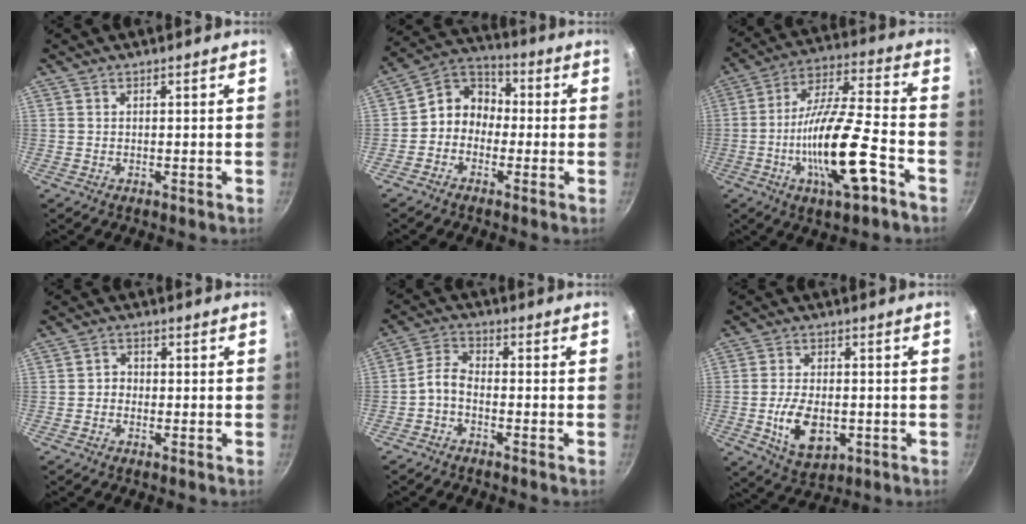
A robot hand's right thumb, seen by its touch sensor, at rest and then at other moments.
{"total": 8.0, "force": [-1.4, 6.8, 3.9], "torque": [-0.029, 0.041, -0.050]}
{"total": 18.5, "force": [-6.9, 5.1, 16.4], "torque": [-0.283, 0.034, -0.130]}
{"total": 1.9, "force": [-0.8, 1.6, 0.7], "torque": [0.000, 0.012, -0.018]}
{"total": 3.9, "force": [-2.2, 1.8, 2.7], "torque": [-0.065, 0.030, -0.054]}
{"total": 9.9, "force": [-2.1, 6.0, 7.6], "torque": [-0.127, 0.003, -0.027]}